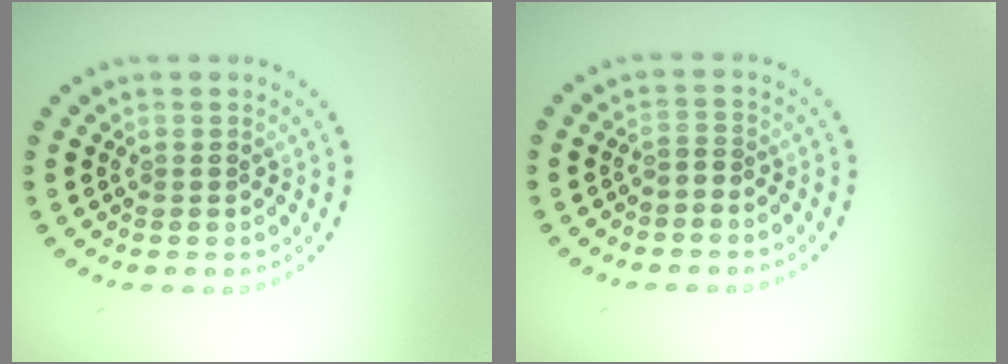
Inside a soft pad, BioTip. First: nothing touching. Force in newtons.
{"total": 0.7, "press": 0.5, "slide": 0.5}